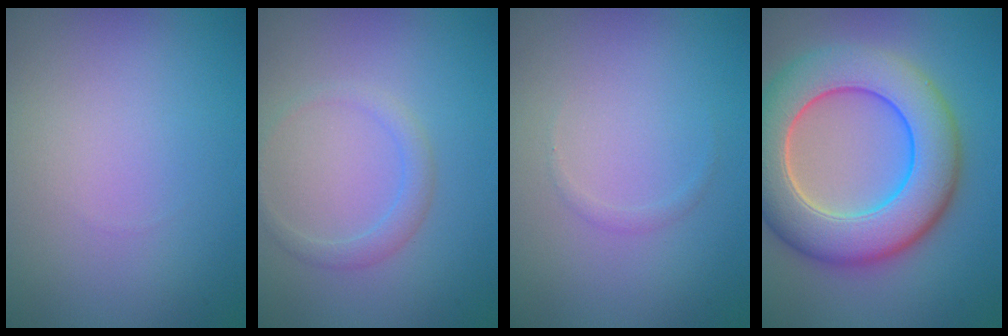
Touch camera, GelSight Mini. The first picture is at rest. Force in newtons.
{"total": 1.6, "press": 1.6, "slide": 0.1}
{"total": 0.5, "press": 0.5, "slide": 0.0}
{"total": 10.5, "press": 10.5, "slide": 0.6}